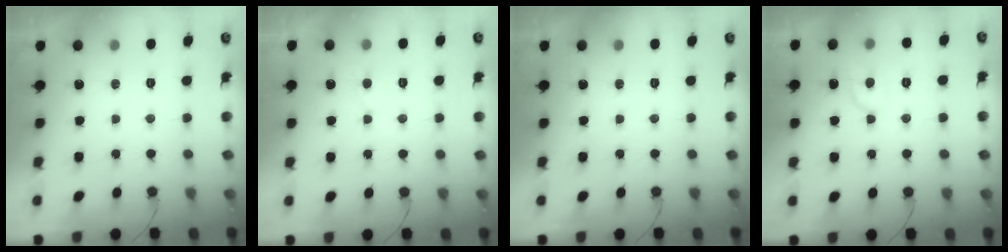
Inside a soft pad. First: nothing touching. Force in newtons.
{"total": 4.3, "press": 4.3, "slide": 0.4}
{"total": 0.0}
{"total": 7.1, "press": 7.0, "slide": 0.9}